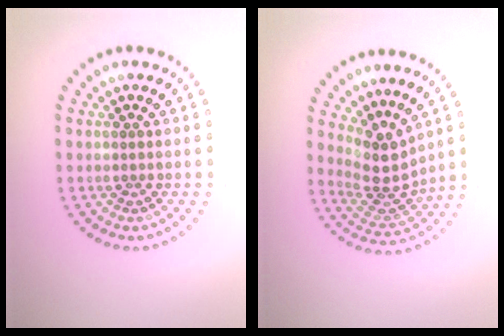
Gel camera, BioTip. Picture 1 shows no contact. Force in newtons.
{"total": 3.8, "press": 2.9, "slide": 2.6}